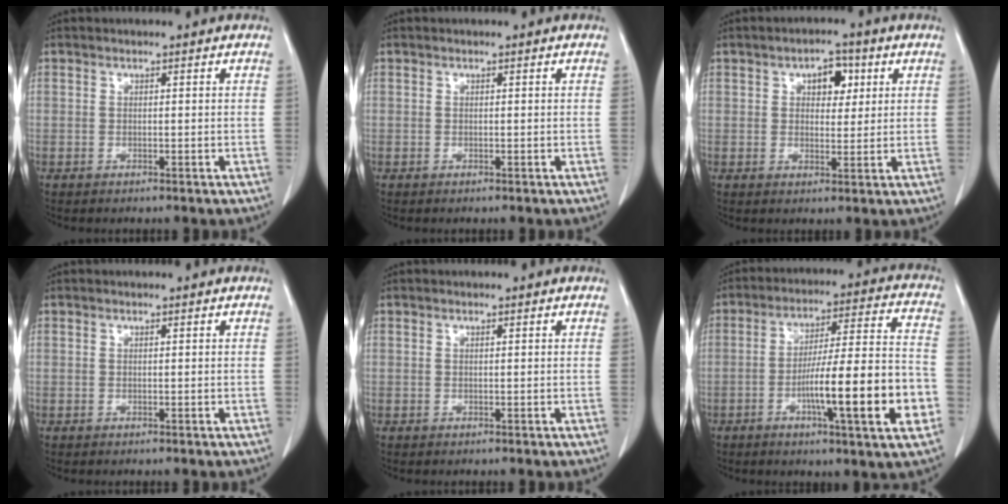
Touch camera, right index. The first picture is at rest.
{"total": 0.0}
{"total": 4.8, "force": [1.9, 2.7, 3.5], "torque": [-0.049, 0.012, 0.028]}
{"total": 0.0}
{"total": 0.0}
{"total": 16.7, "force": [-5.0, 0.8, 15.9], "torque": [-0.241, 0.004, -0.073]}